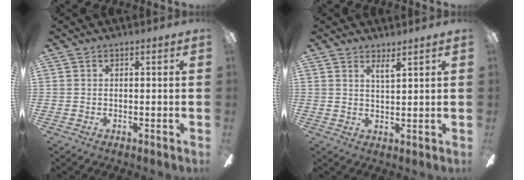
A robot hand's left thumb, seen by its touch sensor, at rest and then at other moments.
{"total": 3.1, "force": [2.5, 0.3, 1.7], "torque": [-0.031, -0.008, 0.043]}